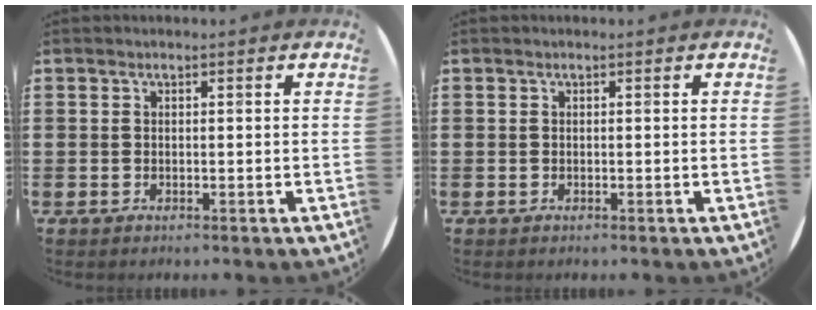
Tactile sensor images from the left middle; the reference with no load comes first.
{"total": 0.0}